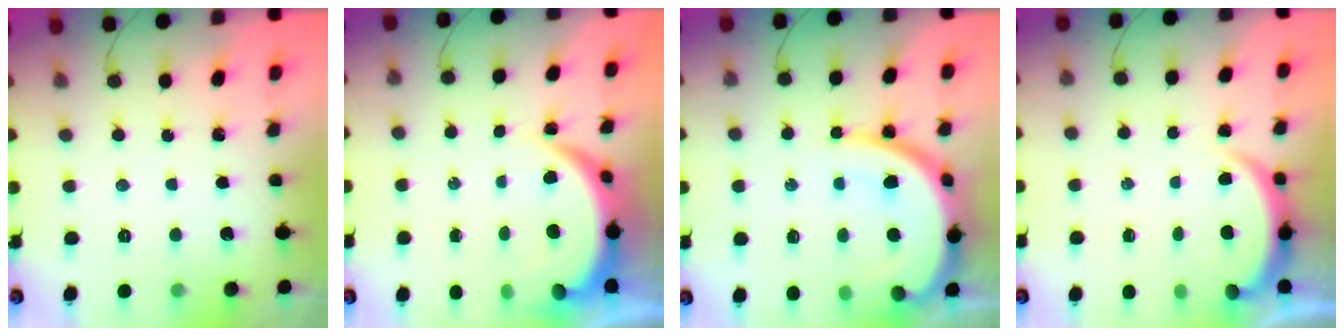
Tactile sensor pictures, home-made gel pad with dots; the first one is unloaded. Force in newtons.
{"total": 6.8, "press": 6.7, "slide": 0.9}
{"total": 14.0, "press": 14.0, "slide": 1.4}
{"total": 3.2, "press": 3.2, "slide": 0.6}